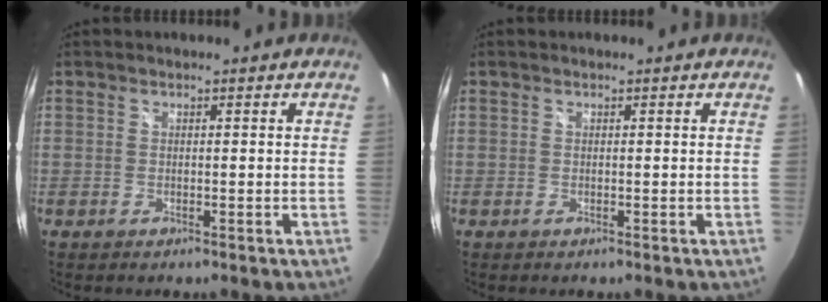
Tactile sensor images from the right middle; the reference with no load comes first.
{"total": 0.0}